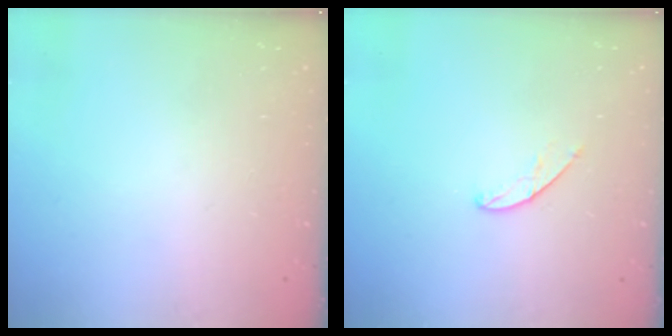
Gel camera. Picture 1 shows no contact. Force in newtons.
{"total": 5.5, "press": 5.5, "slide": 0.5}